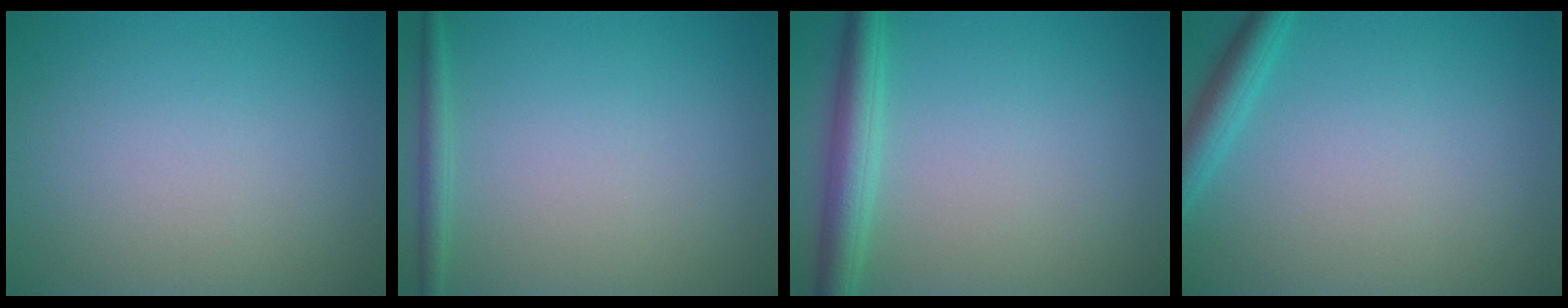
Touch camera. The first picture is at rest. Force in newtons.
{"total": 1.4, "press": 1.4, "slide": 0.1}
{"total": 3.6, "press": 3.6, "slide": 0.1}
{"total": 2.5, "press": 2.5, "slide": 0.1}